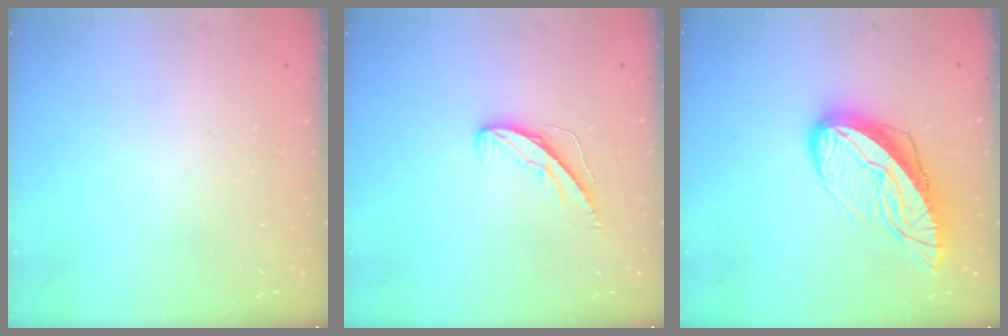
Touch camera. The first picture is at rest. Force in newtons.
{"total": 5.8, "press": 5.7, "slide": 0.5}
{"total": 11.6, "press": 11.5, "slide": 1.4}